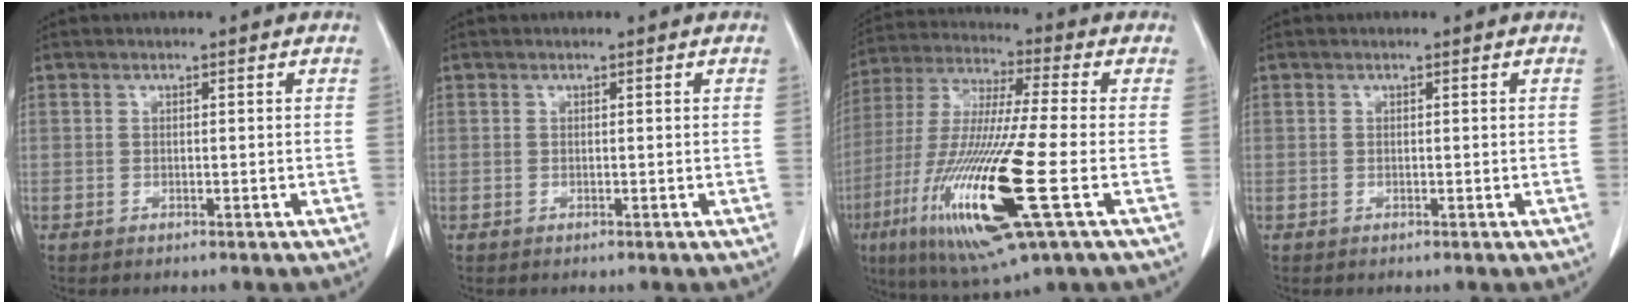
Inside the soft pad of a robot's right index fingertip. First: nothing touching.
{"total": 0.0}
{"total": 20.4, "force": [-6.6, 1.3, 19.2], "torque": [-0.416, -0.039, -0.122]}
{"total": 0.0}